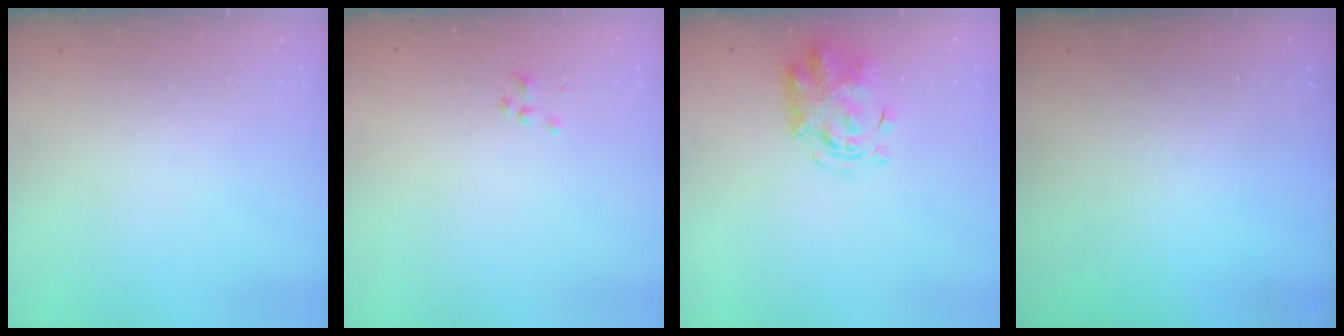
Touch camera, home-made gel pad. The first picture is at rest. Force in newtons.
{"total": 1.2, "press": 1.2, "slide": 0.3}
{"total": 3.6, "press": 3.6, "slide": 0.5}
{"total": 0.0}